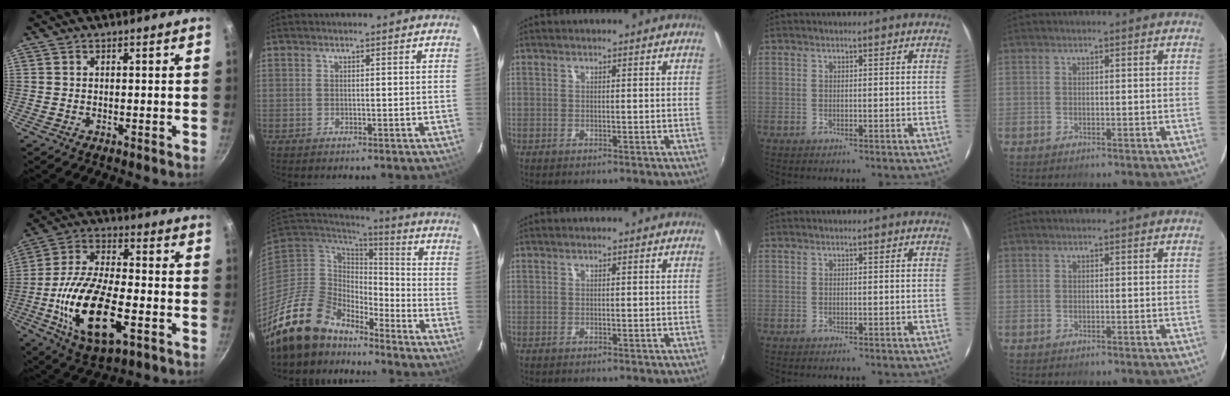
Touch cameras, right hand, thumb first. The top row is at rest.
{"thumb": {"total": 20.3, "force": [-5.9, 9.2, 17.1], "torque": [-0.322, 0.016, -0.107]}, "index": {"total": 15.5, "force": [-13.3, 7.0, 3.9], "torque": [-0.101, 0.005, -0.239]}}